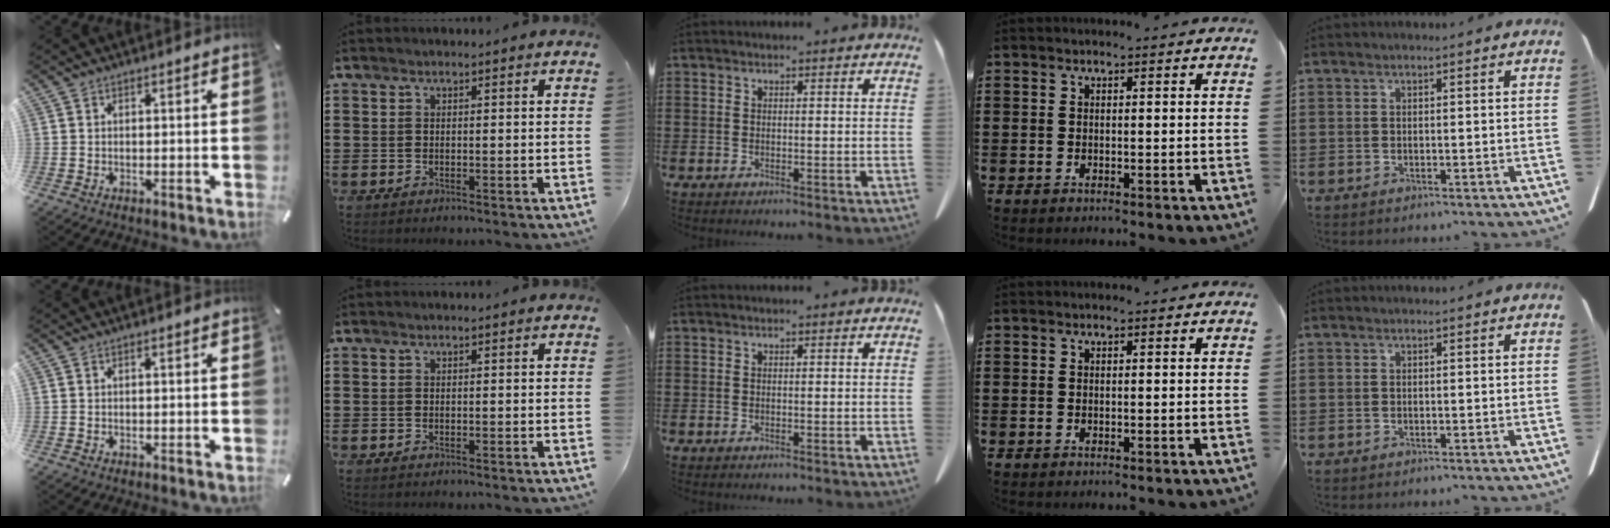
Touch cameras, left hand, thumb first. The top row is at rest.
{}